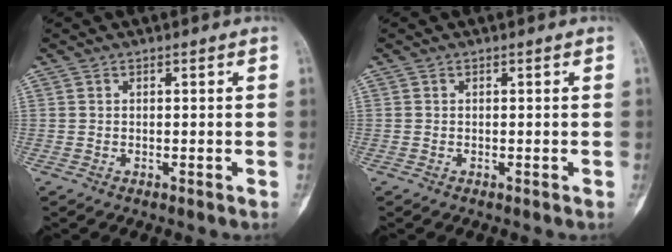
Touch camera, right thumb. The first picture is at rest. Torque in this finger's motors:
{"motor_torque": [-0.09, -0.02, -0.08, -0.03, -0.04]}